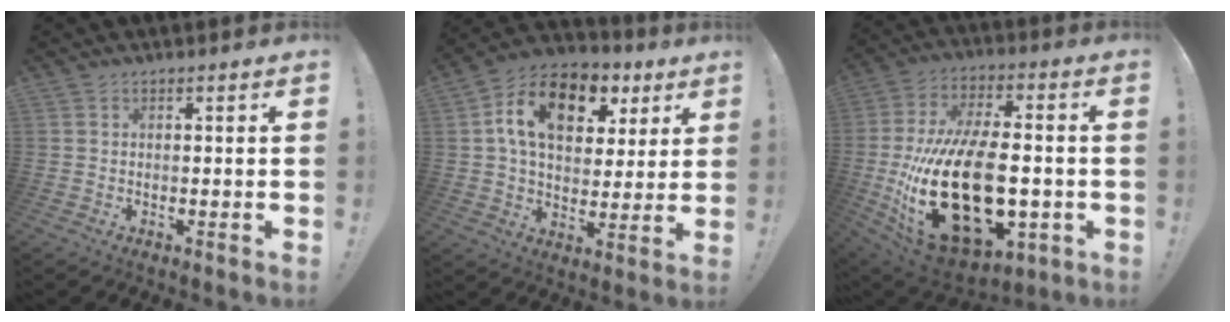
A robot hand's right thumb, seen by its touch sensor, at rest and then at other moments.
{"total": 16.8, "force": [6.7, 10.8, 11.0], "torque": [-0.177, -0.018, 0.121]}
{"total": 31.9, "force": [-5.1, 17.4, 26.3], "torque": [-0.512, 0.018, -0.068]}